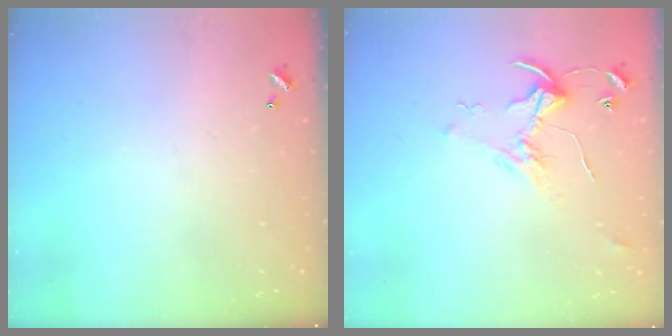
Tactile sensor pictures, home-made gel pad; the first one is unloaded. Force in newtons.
{"total": 2.2, "press": 2.1, "slide": 0.3}